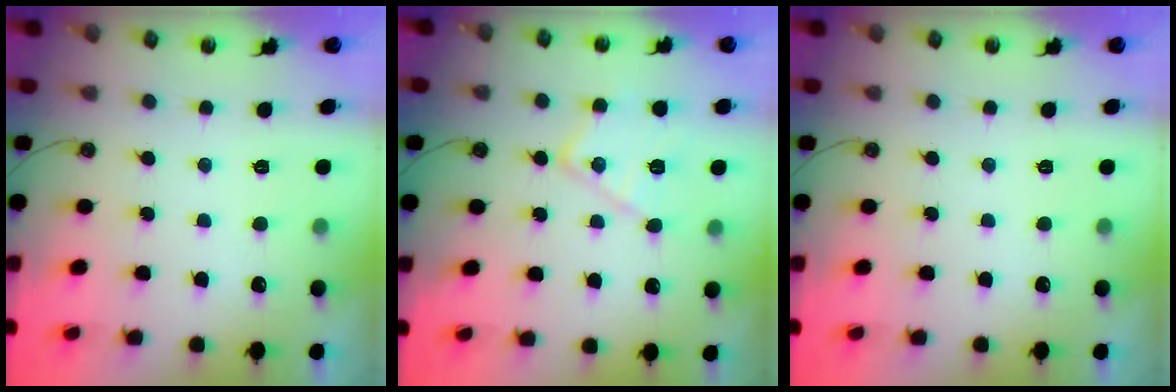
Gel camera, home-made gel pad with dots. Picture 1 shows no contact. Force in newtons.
{"total": 12.8, "press": 12.8, "slide": 0.5}
{"total": 0.0}